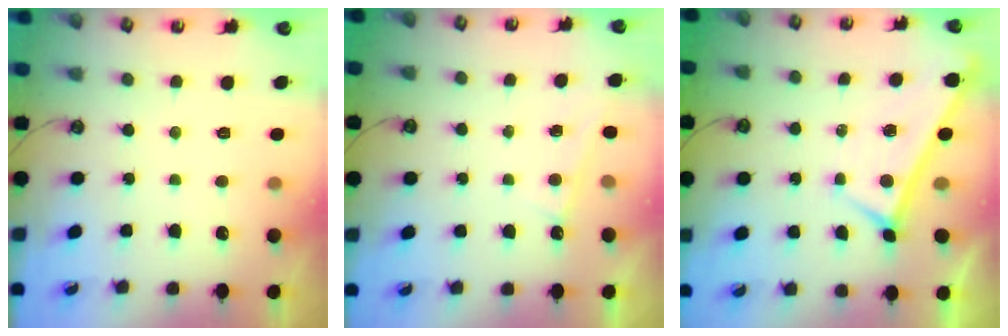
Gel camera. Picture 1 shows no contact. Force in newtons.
{"total": 0.9, "press": 0.9, "slide": 0.1}
{"total": 0.0}